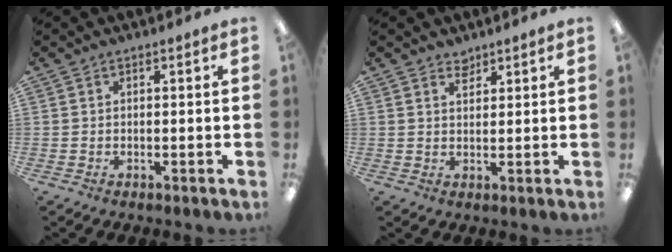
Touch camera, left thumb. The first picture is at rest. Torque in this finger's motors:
{"motor_torque": [-0.14, 0.05, -0.20, -0.09, -0.01]}